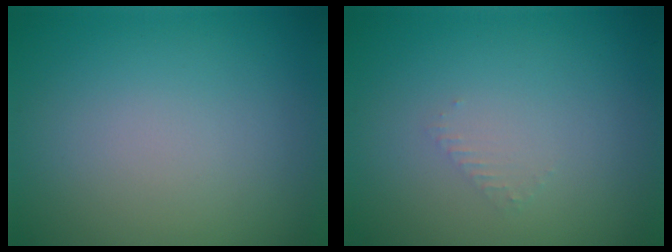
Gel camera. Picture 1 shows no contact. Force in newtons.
{"total": 0.8, "press": 0.8, "slide": 0.3}